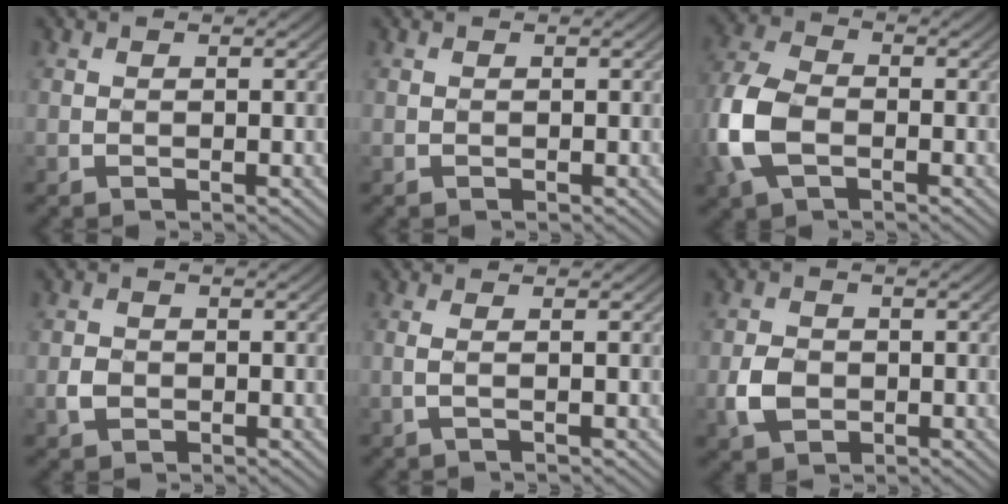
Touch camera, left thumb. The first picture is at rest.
{"total": 0.0}
{"total": 9.3, "force": [-3.1, 5.8, 6.5], "torque": [-0.188, 0.006, -0.077]}
{"total": 1.8, "force": [-1.2, 1.3, 0.5], "torque": [-0.022, 0.000, -0.025]}
{"total": 1.0, "force": [-0.3, -0.6, 0.7], "torque": [-0.017, 0.001, -0.005]}
{"total": 3.8, "force": [-1.9, 2.8, 1.9], "torque": [-0.049, 0.001, -0.037]}